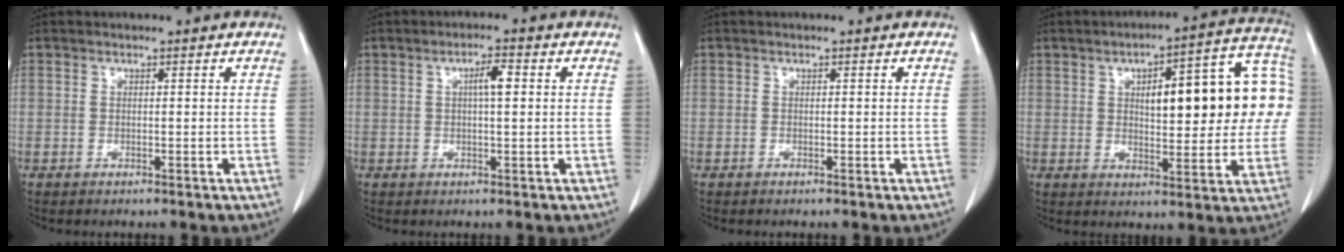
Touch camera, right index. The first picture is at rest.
{"total": 3.1, "force": [0.6, 0.5, 3.0], "torque": [-0.052, 0.006, 0.010]}
{"total": 0.0}
{"total": 18.2, "force": [2.7, 5.7, 17.1], "torque": [-0.225, 0.042, 0.038]}